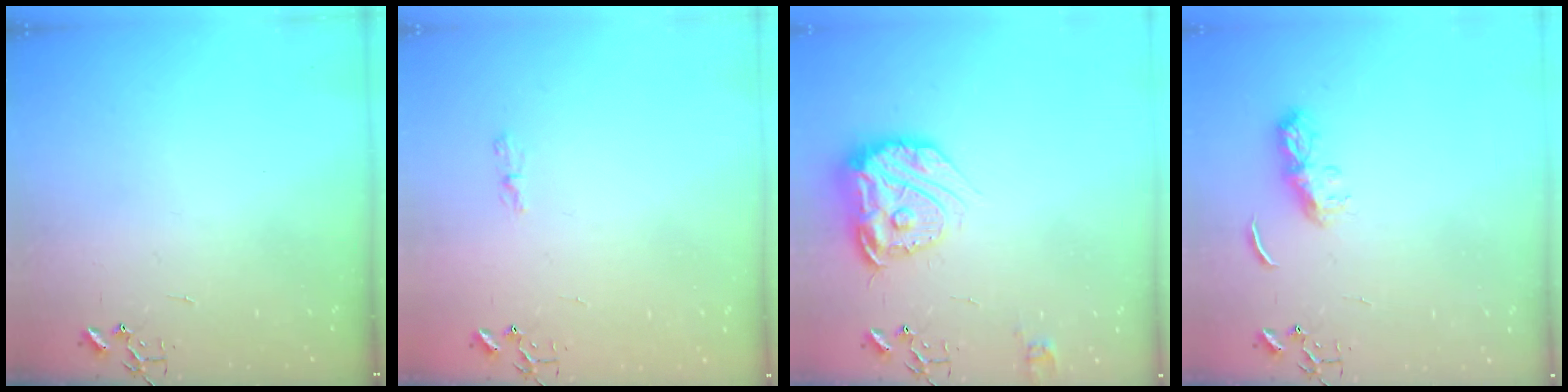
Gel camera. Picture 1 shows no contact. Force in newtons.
{"total": 3.9, "press": 3.9, "slide": 0.5}
{"total": 17.2, "press": 17.1, "slide": 1.4}
{"total": 6.5, "press": 6.4, "slide": 0.6}